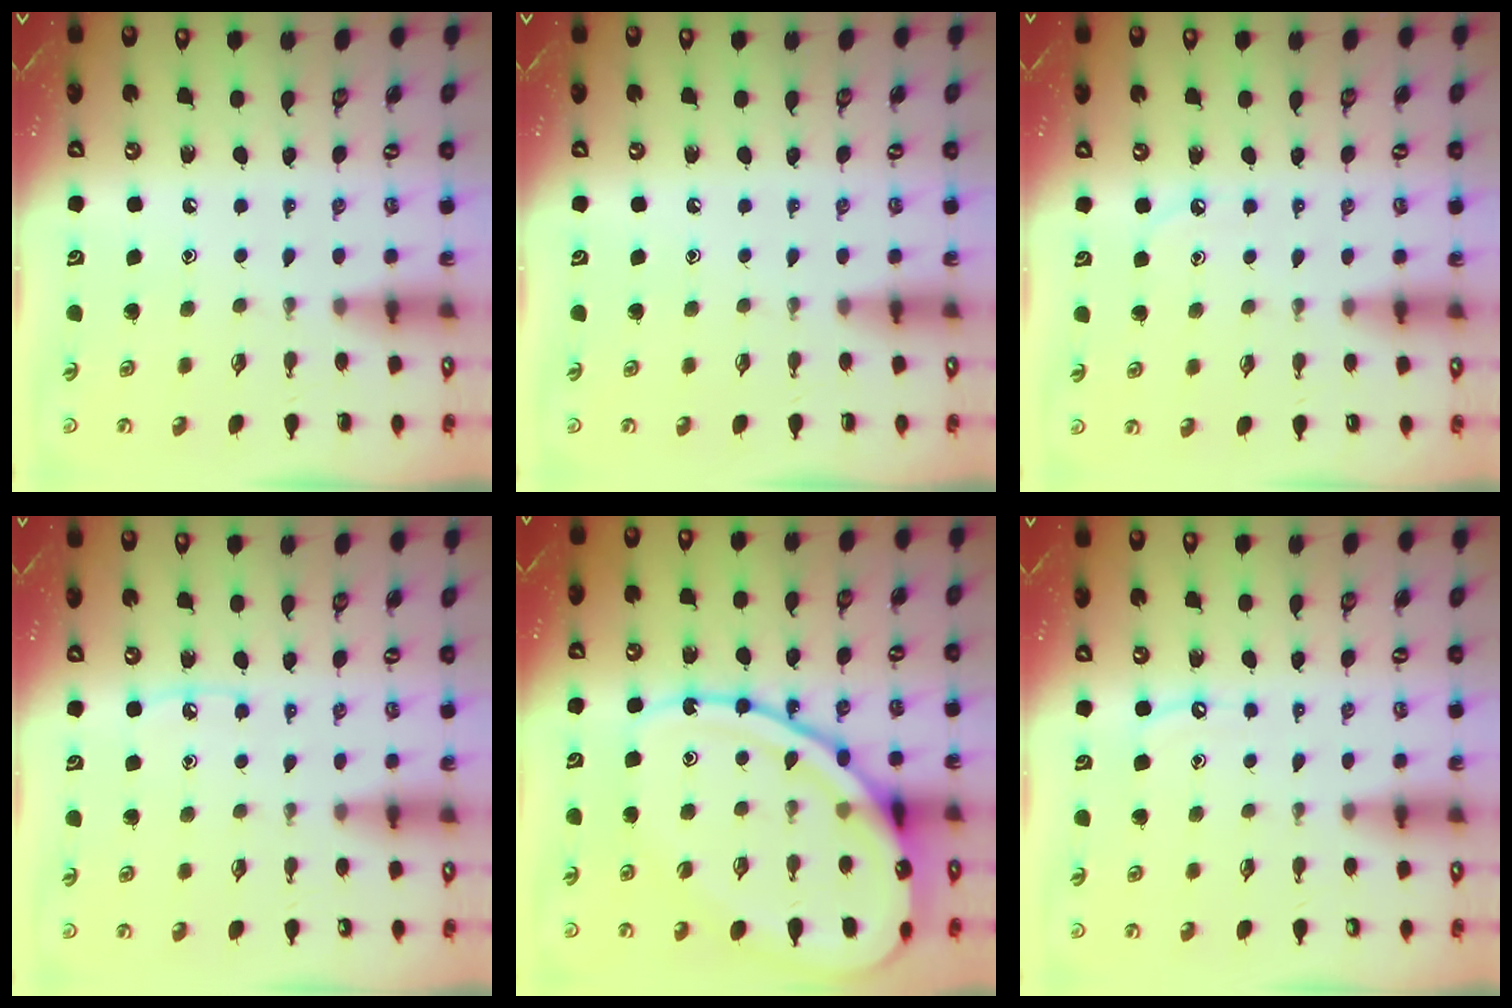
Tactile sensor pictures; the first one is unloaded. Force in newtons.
{"total": 0.0}
{"total": 3.3, "press": 3.2, "slide": 0.4}
{"total": 3.8, "press": 3.8, "slide": 0.5}
{"total": 21.7, "press": 21.6, "slide": 2.2}
{"total": 4.0, "press": 4.0, "slide": 0.5}